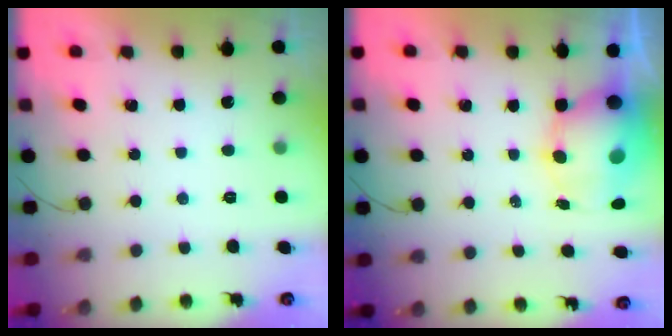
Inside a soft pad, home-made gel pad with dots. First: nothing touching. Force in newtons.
{"total": 8.4, "press": 8.2, "slide": 2.0}